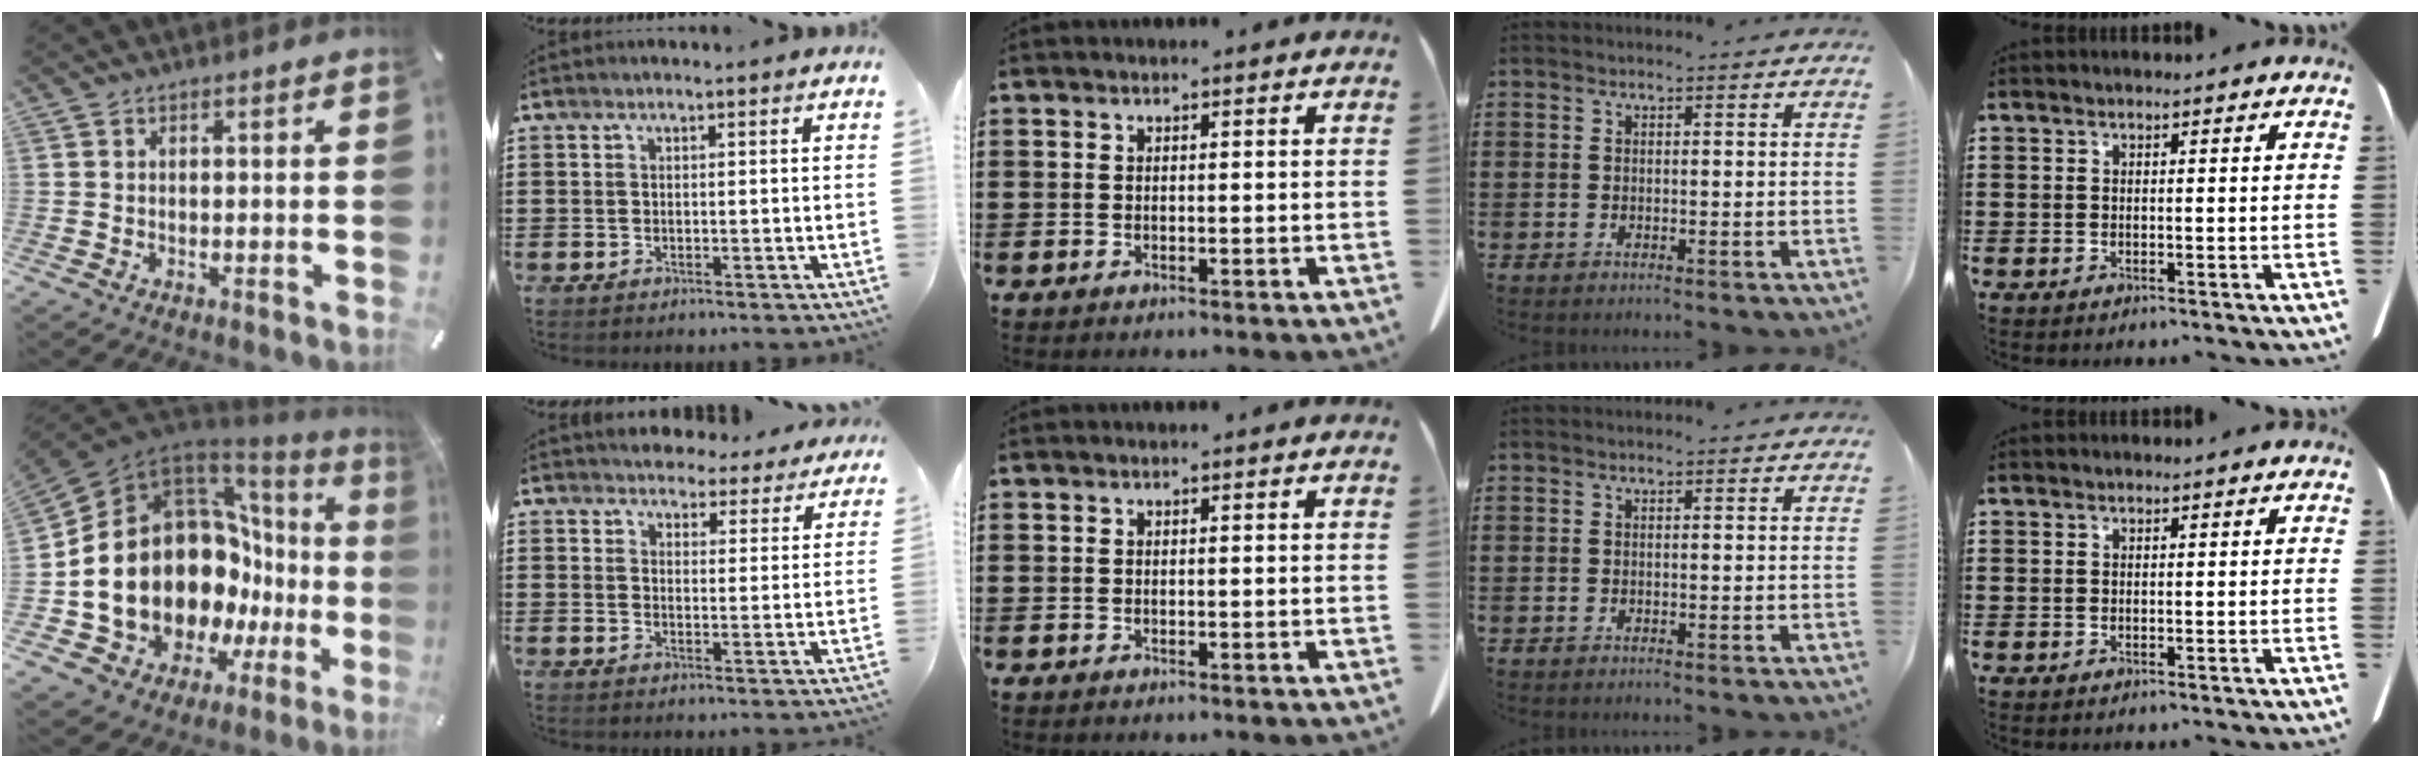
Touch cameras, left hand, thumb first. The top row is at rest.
{"thumb": {"total": 23.5, "force": [-2.3, 16.0, 17.0], "torque": [-0.292, -0.059, 0.012]}, "index": {"total": 4.3, "force": [4.3, 0.8, 0.0], "torque": [-0.013, -0.025, 0.075]}}